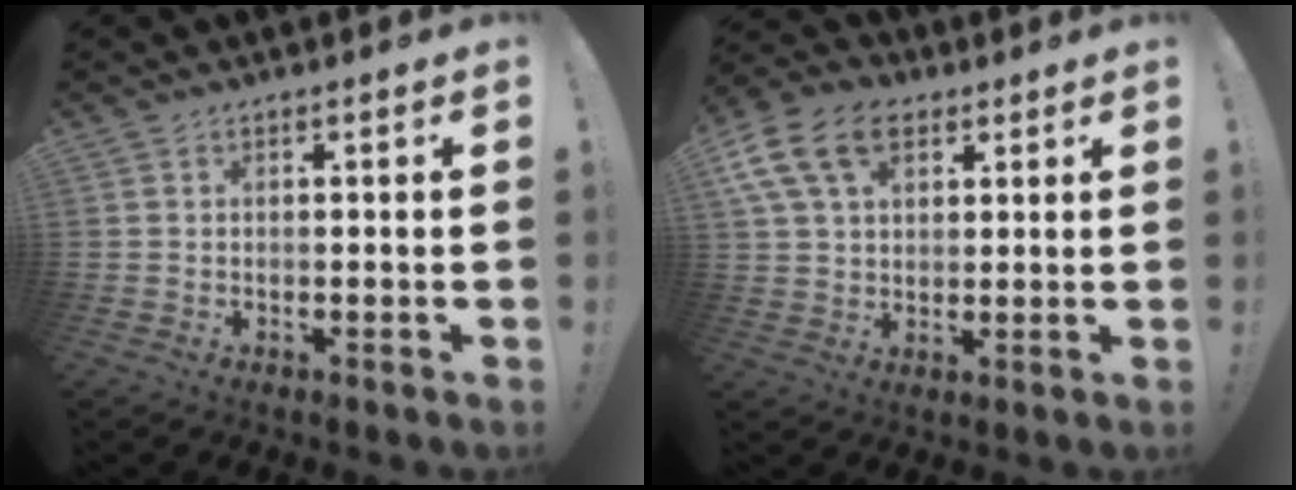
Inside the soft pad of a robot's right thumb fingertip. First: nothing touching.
{"total": 14.9, "force": [6.4, 9.7, 9.2], "torque": [-0.165, -0.019, 0.122]}